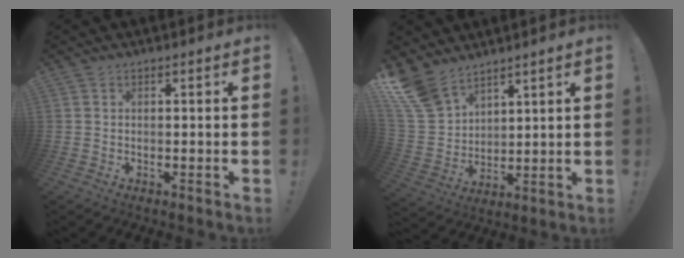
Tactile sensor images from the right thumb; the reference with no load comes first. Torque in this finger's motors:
{"motor_torque": [0.27, 2.14, 0.82, 0.79, 0.06]}